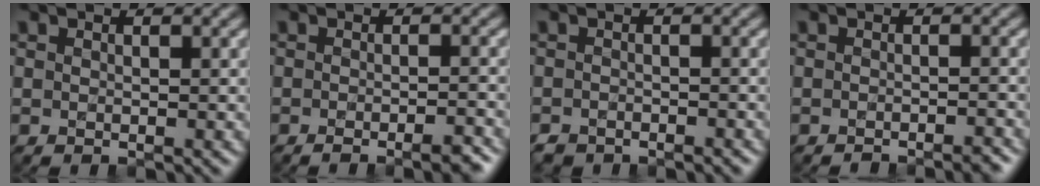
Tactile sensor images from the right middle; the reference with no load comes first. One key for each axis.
{"total": 3.4, "fx": -2.3, "fy": 0.7, "fz": 2.4, "tx": -0.028, "ty": 0.005, "tz": -0.033}
{"total": 2.1, "fx": -1.9, "fy": 0.8, "fz": 0.3, "tx": -0.004, "ty": 0.002, "tz": -0.030}
{"total": 1.9, "fx": -1.7, "fy": 0.3, "fz": 0.7, "tx": 0.001, "ty": 0.003, "tz": -0.025}